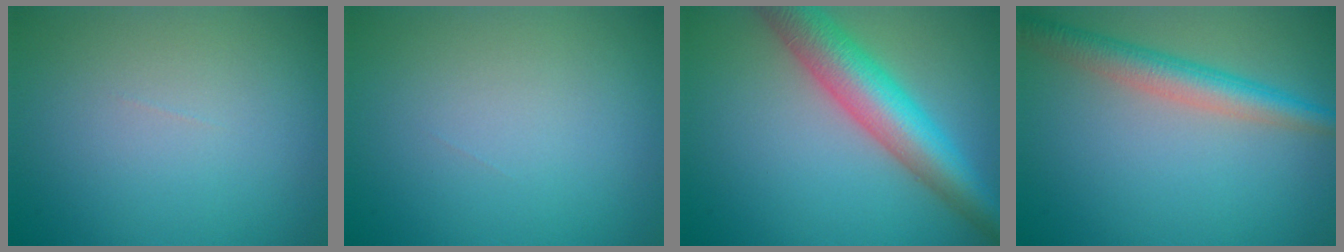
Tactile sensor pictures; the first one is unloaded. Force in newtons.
{"total": 0.0}
{"total": 7.4, "press": 7.4, "slide": 0.3}
{"total": 4.2, "press": 4.2, "slide": 0.0}